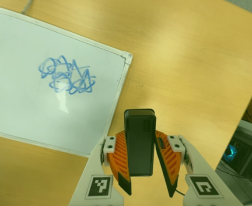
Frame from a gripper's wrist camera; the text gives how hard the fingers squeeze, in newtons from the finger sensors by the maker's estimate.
{"total": 7.6, "left": 7.2, "right": 8.1}